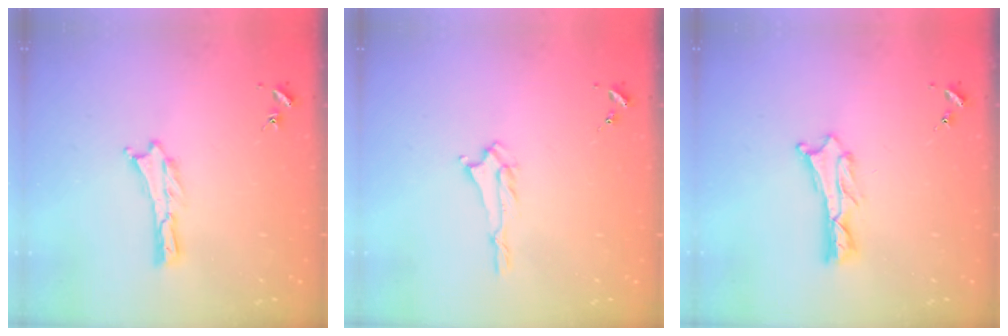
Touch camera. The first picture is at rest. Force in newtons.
{"total": 1.4, "press": 1.3, "slide": 0.2}
{"total": 1.1, "press": 1.0, "slide": 0.2}